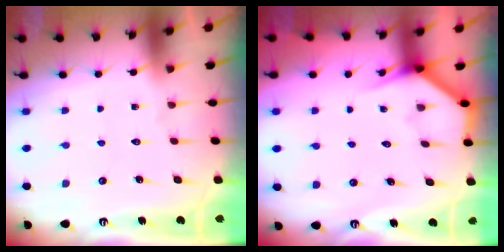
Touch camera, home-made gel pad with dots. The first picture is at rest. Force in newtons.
{"total": 3.8, "press": 3.8, "slide": 0.3}